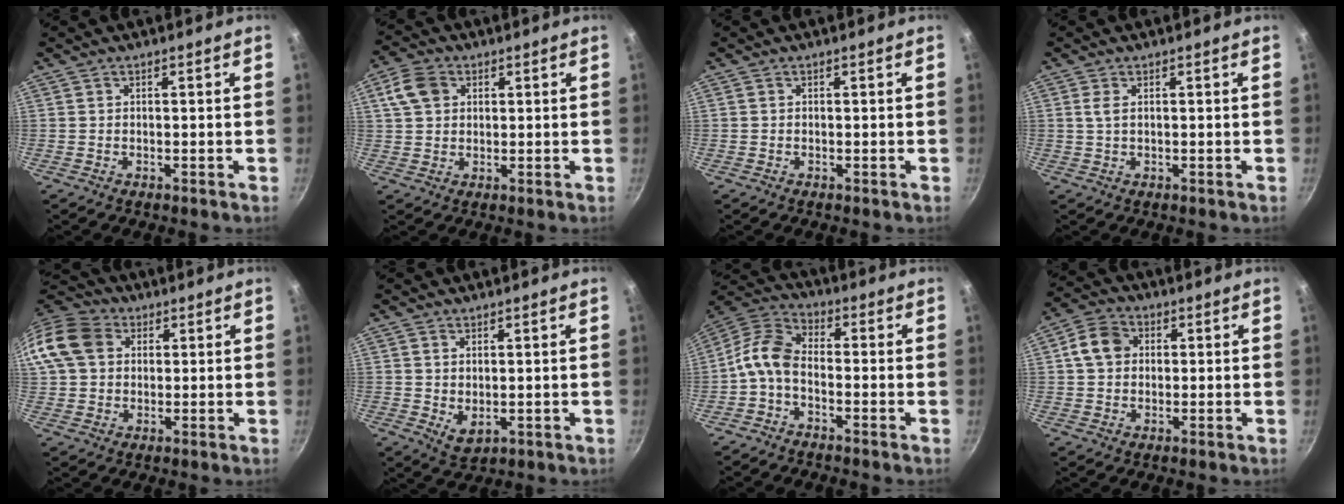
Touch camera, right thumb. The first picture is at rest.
{"total": 6.7, "force": [2.2, 5.2, 3.8], "torque": [-0.058, 0.006, 0.033]}
{"total": 0.0}
{"total": 1.9, "force": [0.5, 0.9, 1.5], "torque": [-0.031, -0.001, 0.011]}
{"total": 14.0, "force": [3.6, 11.2, 7.6], "torque": [-0.149, 0.024, 0.052]}
{"total": 3.8, "force": [0.7, 2.4, 2.8], "torque": [-0.044, -0.014, 0.019]}
{"total": 7.9, "force": [-2.6, 4.6, 5.8], "torque": [-0.124, 0.042, -0.068]}
{"total": 7.2, "force": [1.3, 5.9, 3.9], "torque": [-0.052, 0.013, 0.011]}